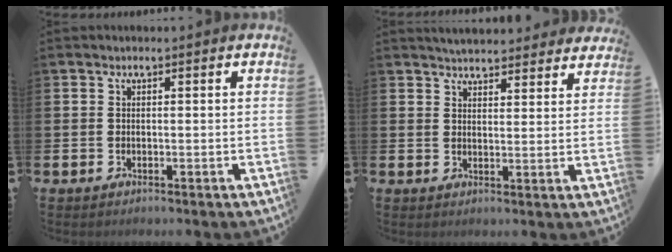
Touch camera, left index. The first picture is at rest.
{"total": 4.5, "force": [4.5, 0.7, 0.3], "torque": [-0.016, -0.022, 0.082]}